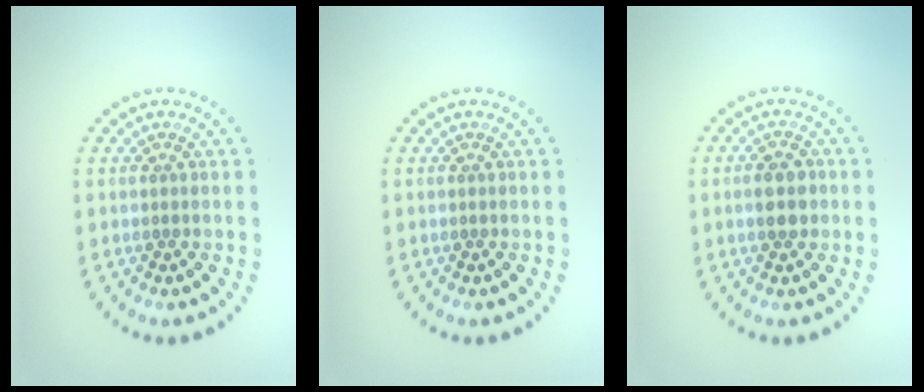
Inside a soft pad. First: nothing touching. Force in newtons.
{"total": 0.0}
{"total": 2.2, "press": 2.2, "slide": 0.2}